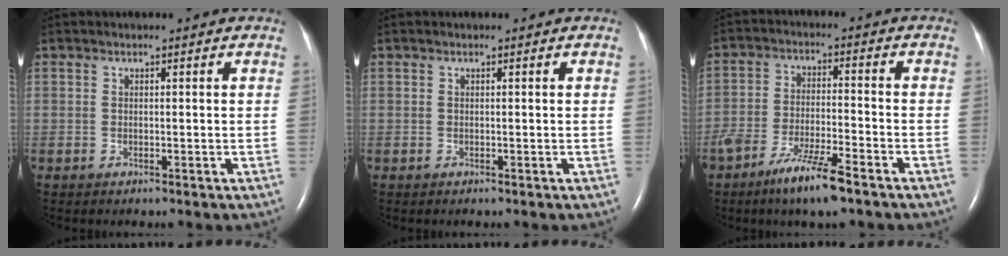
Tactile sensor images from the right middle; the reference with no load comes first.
{"total": 0.0}
{"total": 8.6, "force": [-6.0, 0.9, 6.1], "torque": [-0.120, -0.016, -0.109]}